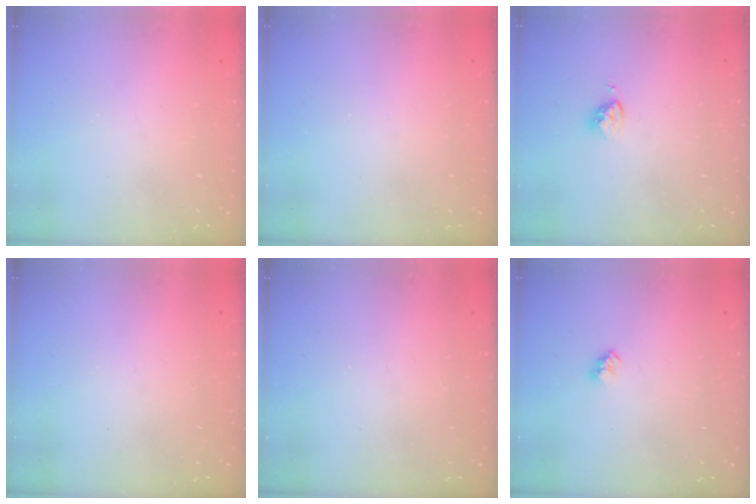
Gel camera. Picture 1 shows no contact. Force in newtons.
{"total": 0.0}
{"total": 3.9, "press": 3.8, "slide": 0.4}
{"total": 1.1, "press": 1.1, "slide": 0.1}
{"total": 0.0}
{"total": 2.4, "press": 2.4, "slide": 0.2}